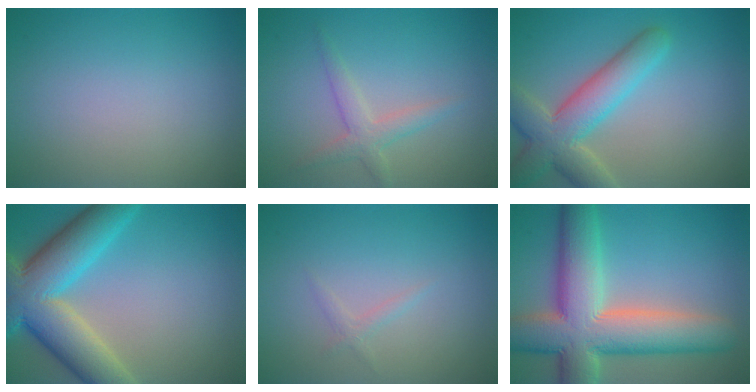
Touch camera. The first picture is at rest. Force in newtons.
{"total": 2.2, "press": 2.2, "slide": 0.1}
{"total": 6.5, "press": 6.5, "slide": 0.4}
{"total": 10.6, "press": 10.6, "slide": 0.7}
{"total": 0.8, "press": 0.8, "slide": 0.0}
{"total": 12.0, "press": 12.0, "slide": 1.0}